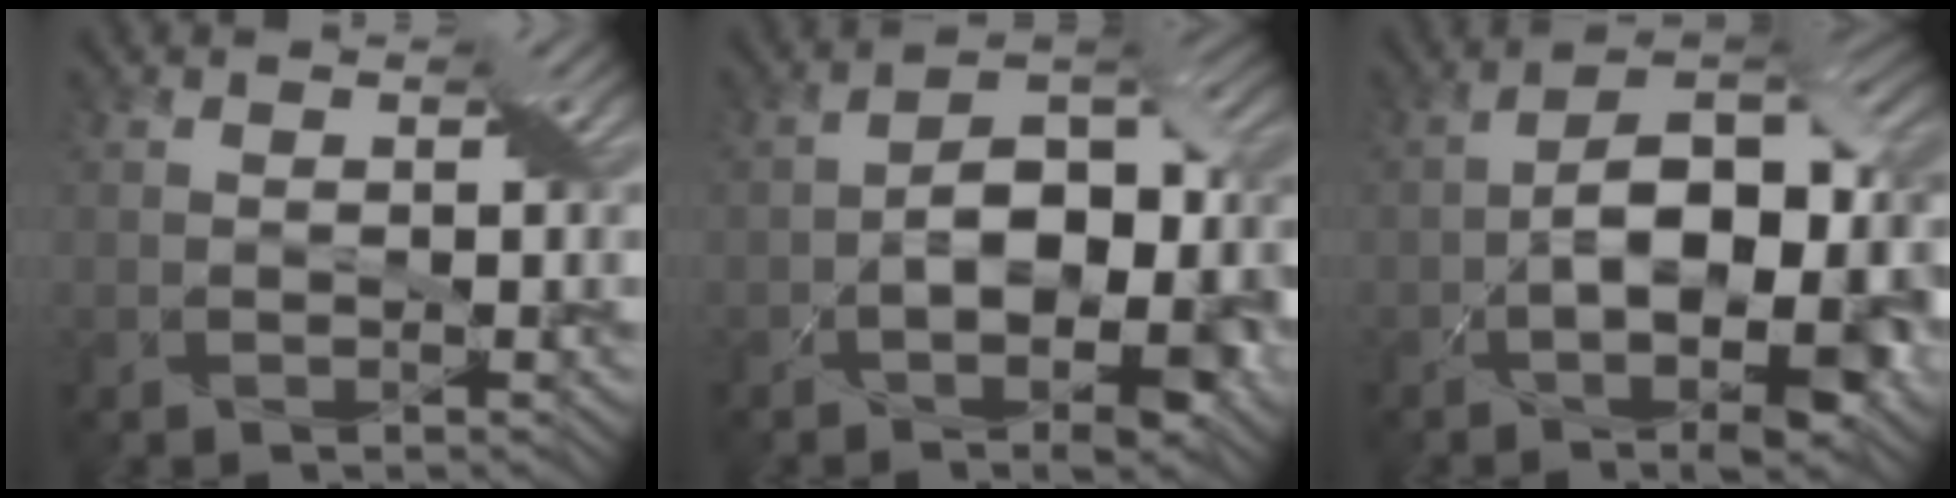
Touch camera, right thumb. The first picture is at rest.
{"total": 10.4, "force": [-3.4, 5.5, 8.2], "torque": [-0.119, 0.002, -0.062]}
{"total": 13.5, "force": [-3.5, 6.6, 11.2], "torque": [-0.164, 0.001, -0.062]}